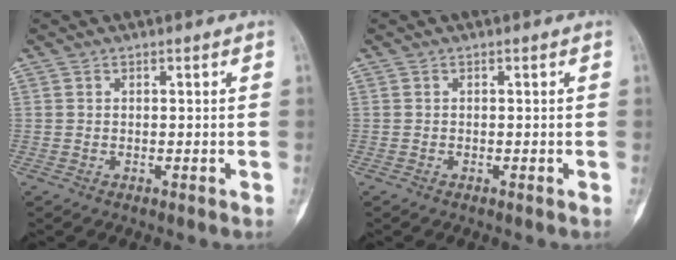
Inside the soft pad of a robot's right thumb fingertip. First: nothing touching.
{"total": 0.0}